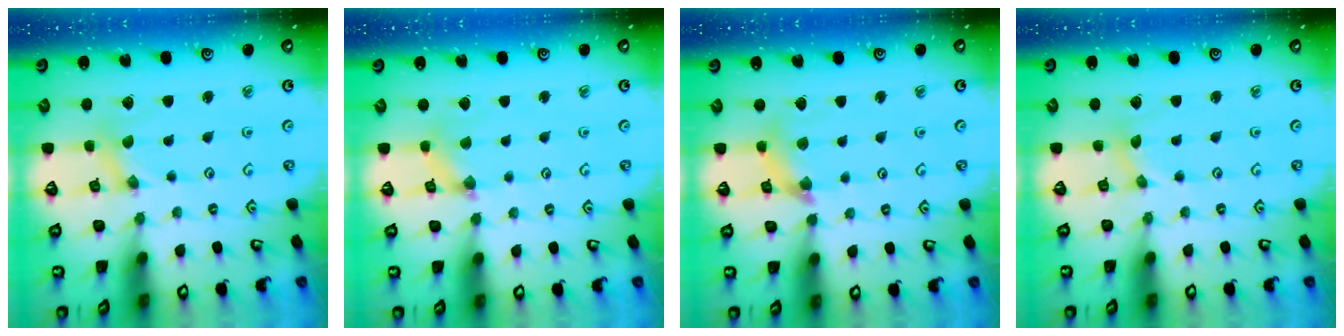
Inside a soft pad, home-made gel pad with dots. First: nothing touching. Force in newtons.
{"total": 1.5, "press": 1.5, "slide": 0.3}
{"total": 8.4, "press": 8.4, "slide": 0.9}
{"total": 0.7, "press": 0.7, "slide": 0.1}